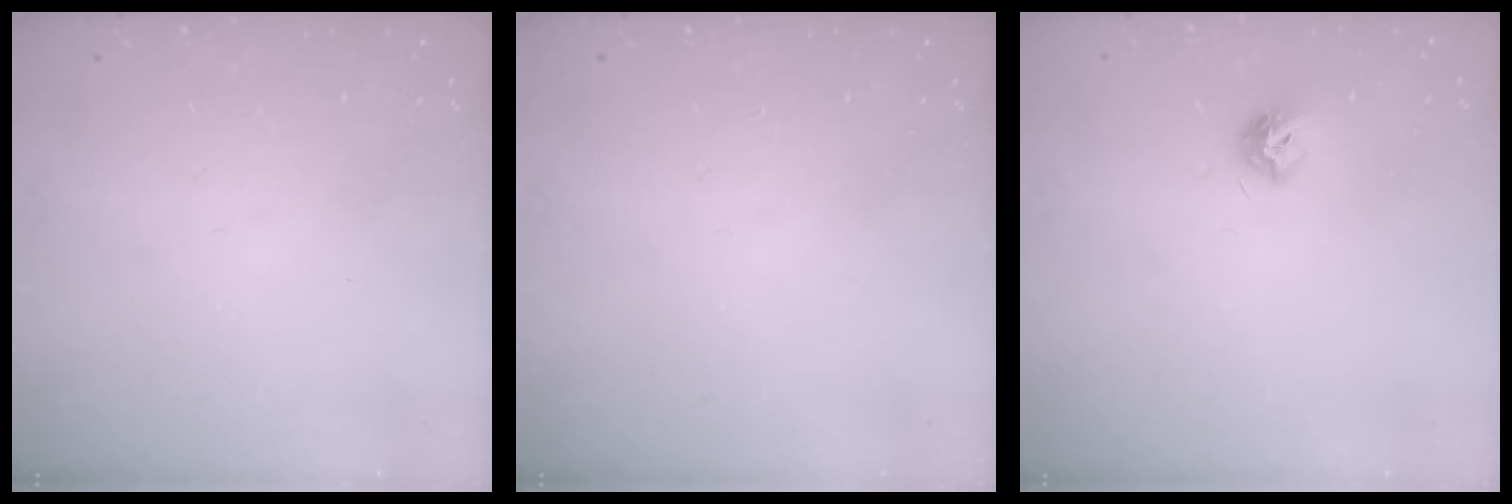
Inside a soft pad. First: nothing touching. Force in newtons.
{"total": 0.0}
{"total": 7.1, "press": 7.1, "slide": 0.2}